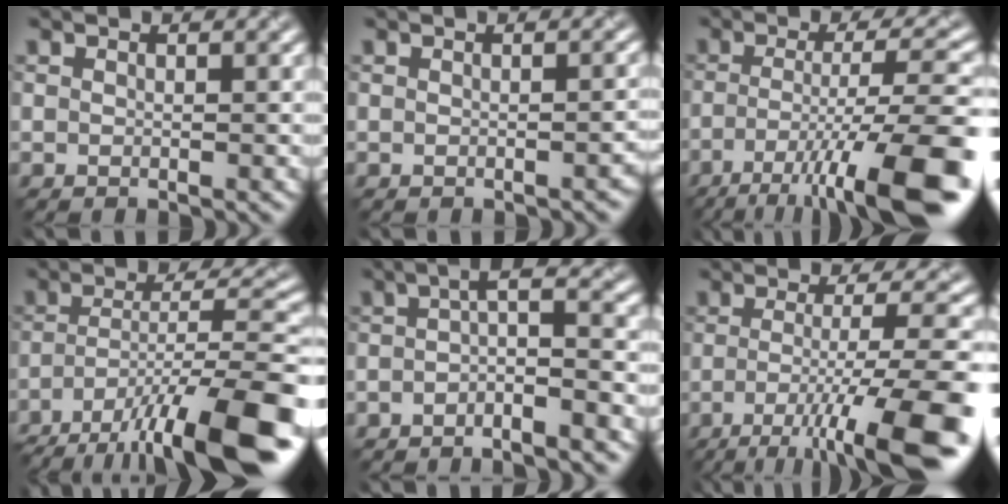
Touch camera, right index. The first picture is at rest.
{"total": 1.3, "force": [-0.5, 0.5, 1.1], "torque": [0.004, 0.013, -0.005]}
{"total": 12.5, "force": [-6.6, 2.7, 10.3], "torque": [-0.167, -0.004, -0.098]}
{"total": 13.1, "force": [-8.8, 3.2, 9.1], "torque": [-0.156, 0.003, -0.145]}
{"total": 4.5, "force": [-2.8, 0.4, 3.5], "torque": [-0.046, 0.012, -0.054]}
{"total": 11.6, "force": [-5.6, 2.3, 9.9], "torque": [-0.142, -0.003, -0.083]}